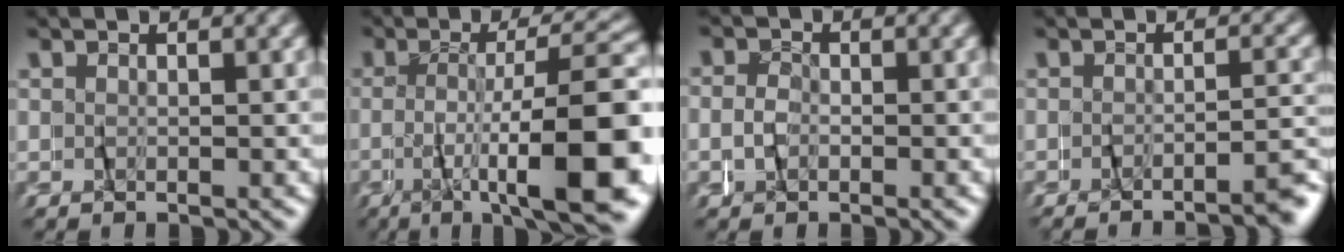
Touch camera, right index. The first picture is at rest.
{"total": 11.7, "force": [-5.1, 2.8, 10.2], "torque": [-0.141, -0.017, -0.070]}
{"total": 1.3, "force": [-1.2, 0.2, -0.5], "torque": [0.012, 0.000, -0.027]}
{"total": 3.9, "force": [-3.7, 0.3, 1.1], "torque": [-0.008, 0.005, -0.068]}